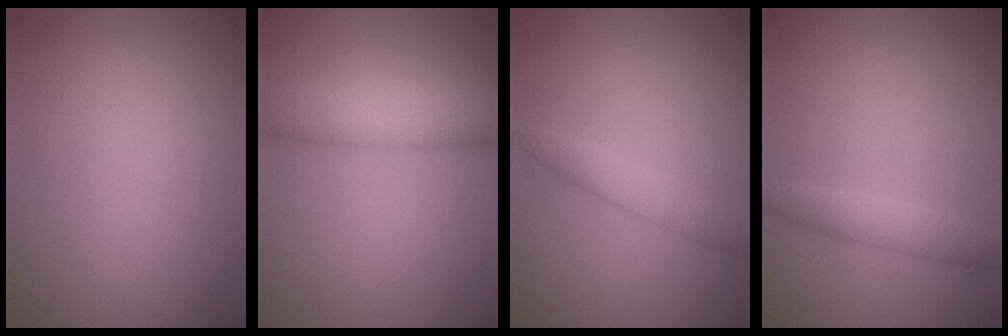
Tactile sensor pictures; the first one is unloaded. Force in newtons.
{"total": 4.8, "press": 4.8, "slide": 0.2}
{"total": 2.1, "press": 2.1, "slide": 0.0}
{"total": 2.3, "press": 2.3, "slide": 0.0}